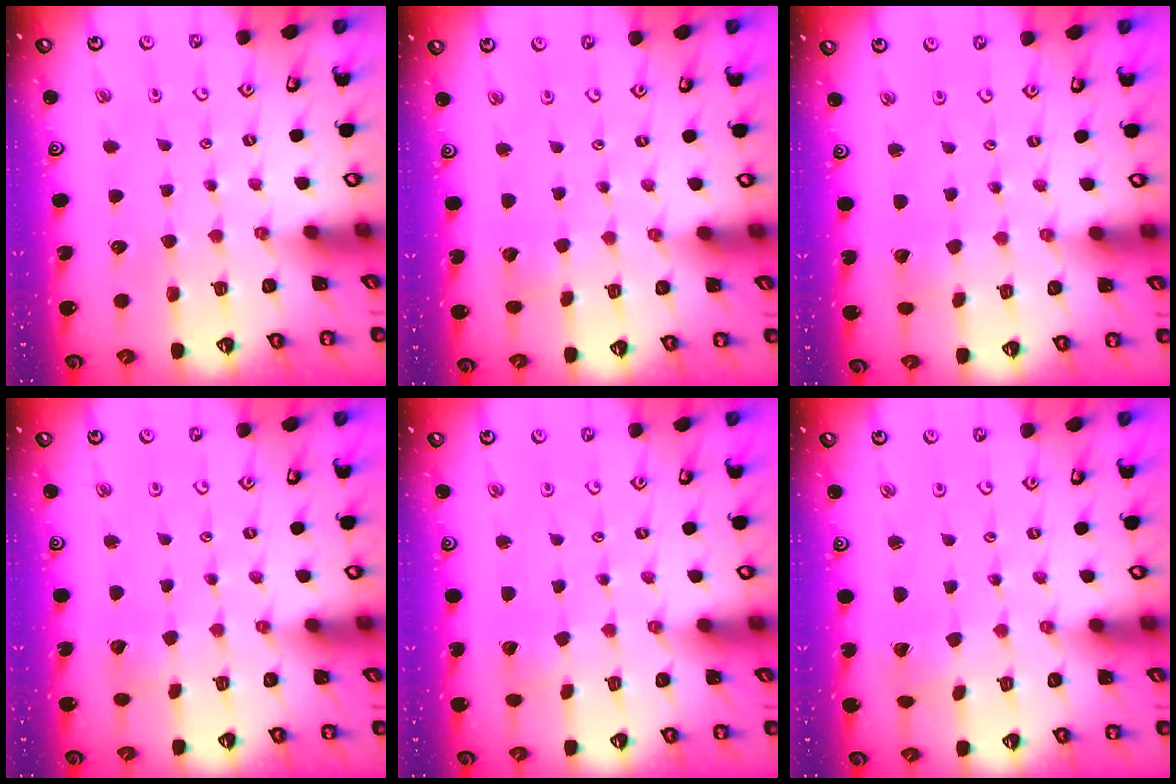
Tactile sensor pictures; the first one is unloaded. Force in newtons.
{"total": 2.7, "press": 2.7, "slide": 0.3}
{"total": 2.4, "press": 2.4, "slide": 0.2}
{"total": 1.4, "press": 1.4, "slide": 0.1}
{"total": 2.2, "press": 2.2, "slide": 0.2}
{"total": 0.8, "press": 0.8, "slide": 0.0}